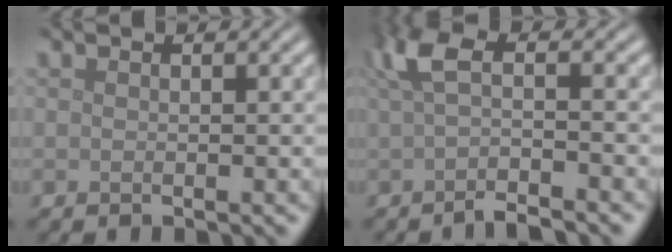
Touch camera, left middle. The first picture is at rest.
{"total": 4.2, "force": [-0.9, 1.1, 3.9], "torque": [-0.075, -0.006, -0.021]}